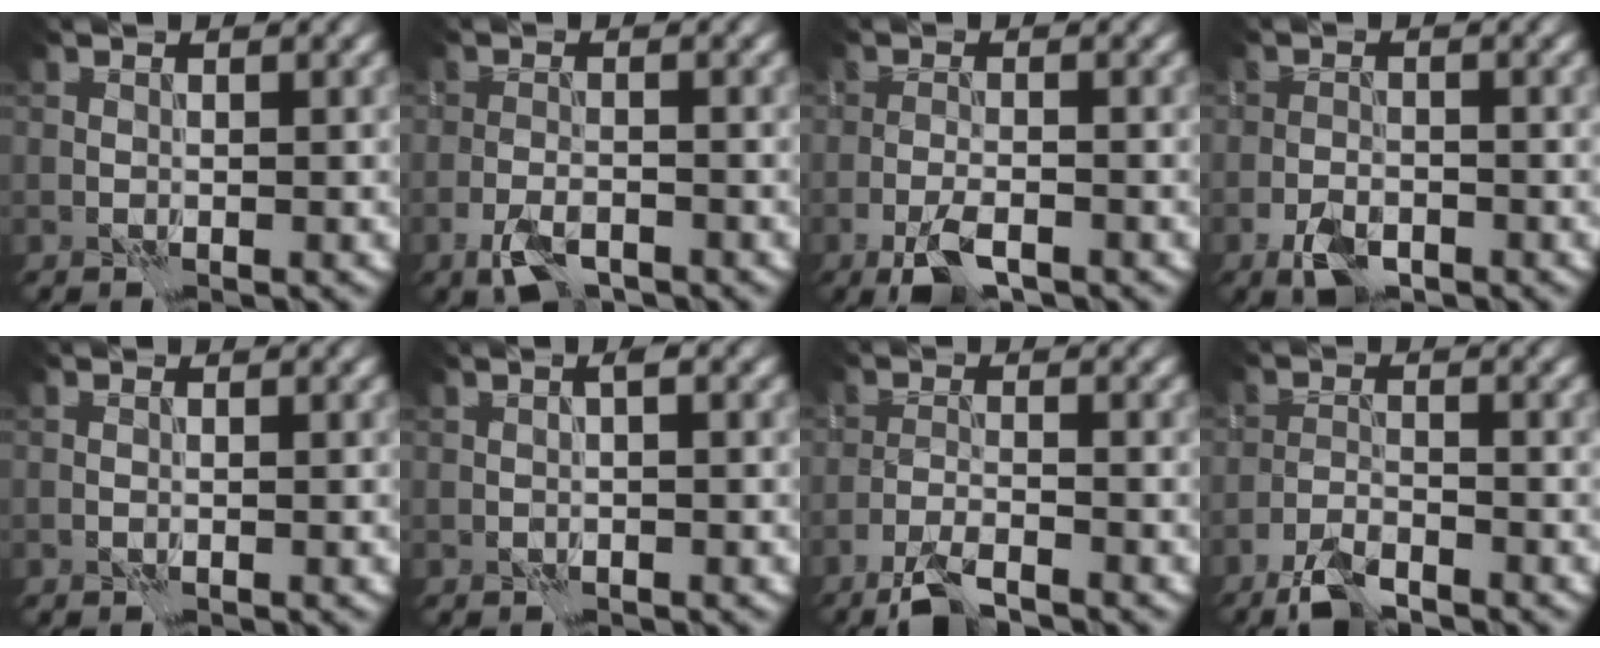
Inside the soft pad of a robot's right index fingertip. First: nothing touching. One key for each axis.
{"total": 3.4, "fx": -2.2, "fy": 1.4, "fz": 2.2, "tx": -0.046, "ty": -0.004, "tz": -0.047}
{"total": 3.6, "fx": -2.2, "fy": 1.2, "fz": 2.6, "tx": -0.056, "ty": -0.002, "tz": -0.043}
{"total": 3.4, "fx": -2.1, "fy": 1.7, "fz": 2.1, "tx": -0.038, "ty": -0.003, "tz": -0.044}
{"total": 0.0}
{"total": 0.7, "fx": 0.0, "fy": 0.1, "fz": 0.7, "tx": -0.014, "ty": 0.006, "tz": 0.000}
{"total": 3.3, "fx": -2.7, "fy": 0.6, "fz": 1.9, "tx": -0.043, "ty": -0.002, "tz": -0.059}
{"total": 3.7, "fx": -3.0, "fy": 0.9, "fz": 2.0, "tx": -0.044, "ty": -0.003, "tz": -0.066}